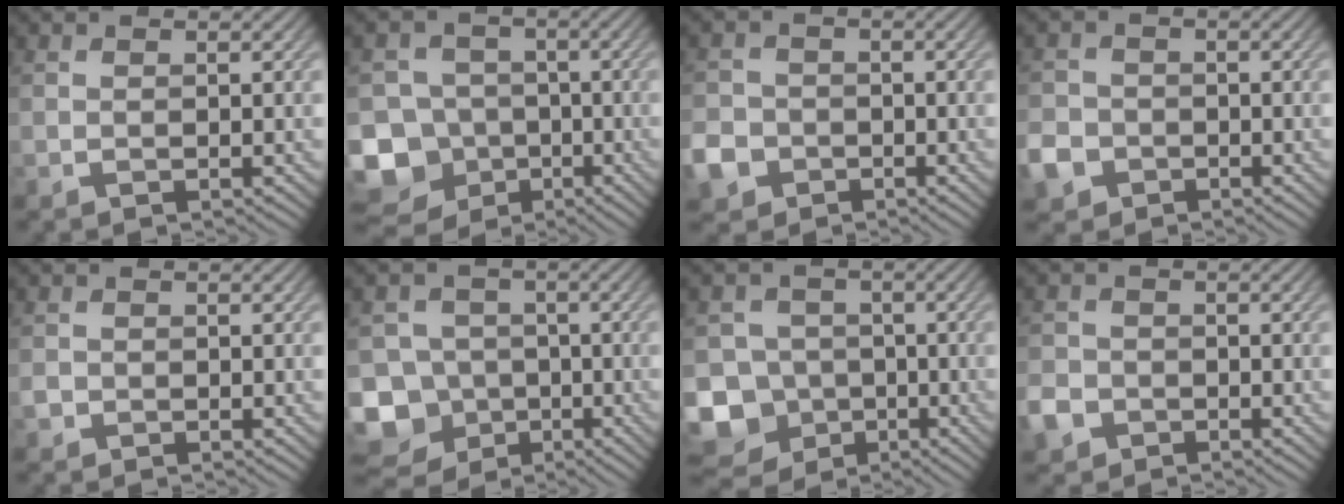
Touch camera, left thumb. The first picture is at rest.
{"total": 13.2, "force": [-5.9, 11.2, 3.7], "torque": [-0.125, -0.037, -0.120]}
{"total": 4.7, "force": [-2.3, 3.8, 1.6], "torque": [-0.047, -0.008, -0.057]}
{"total": 4.2, "force": [-2.1, 3.3, 1.3], "torque": [-0.039, -0.005, -0.052]}
{"total": 1.1, "force": [-0.5, 0.9, 0.3], "torque": [-0.005, -0.003, -0.014]}
{"total": 11.9, "force": [-5.3, 10.2, 3.2], "torque": [-0.110, -0.033, -0.108]}
{"total": 11.5, "force": [-4.9, 9.9, 3.1], "torque": [-0.103, -0.034, -0.107]}
{"total": 3.6, "force": [-2.0, 2.8, 1.1], "torque": [-0.033, -0.004, -0.049]}